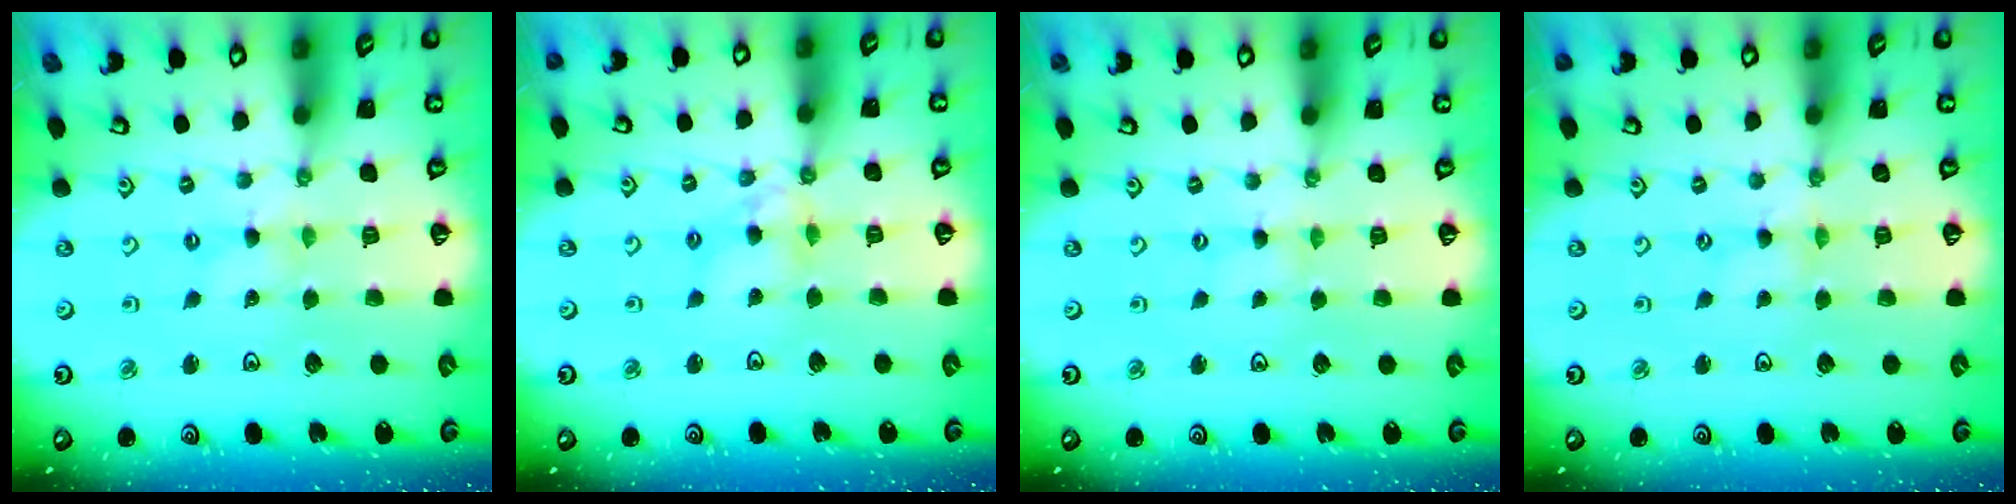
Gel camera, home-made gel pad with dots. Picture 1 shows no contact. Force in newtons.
{"total": 7.1, "press": 7.0, "slide": 0.9}
{"total": 0.5, "press": 0.5, "slide": 0.1}
{"total": 0.0}